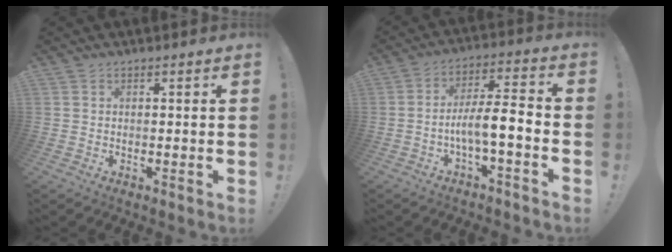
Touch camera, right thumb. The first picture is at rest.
{"total": 11.0, "force": [-3.9, 2.4, 10.0], "torque": [-0.176, 0.022, -0.068]}